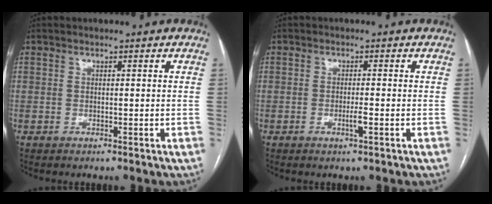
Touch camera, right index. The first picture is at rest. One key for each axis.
{"total": 1.9, "fx": -0.6, "fy": 0.0, "fz": 1.8, "tx": -0.034, "ty": -0.004, "tz": -0.012}